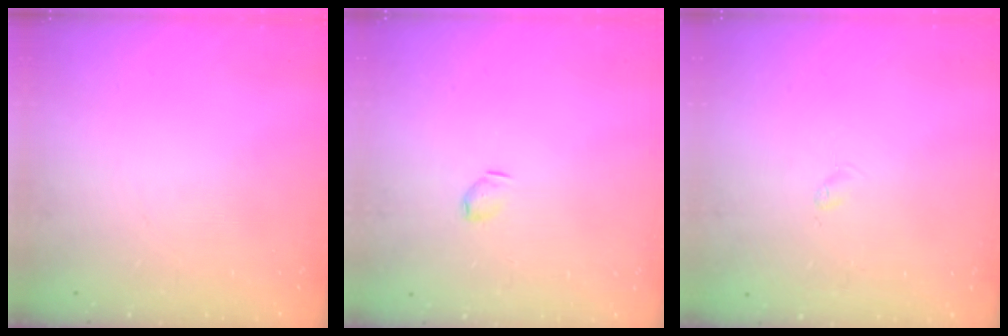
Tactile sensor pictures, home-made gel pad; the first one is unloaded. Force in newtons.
{"total": 2.9, "press": 2.9, "slide": 0.5}
{"total": 2.4, "press": 2.3, "slide": 0.4}